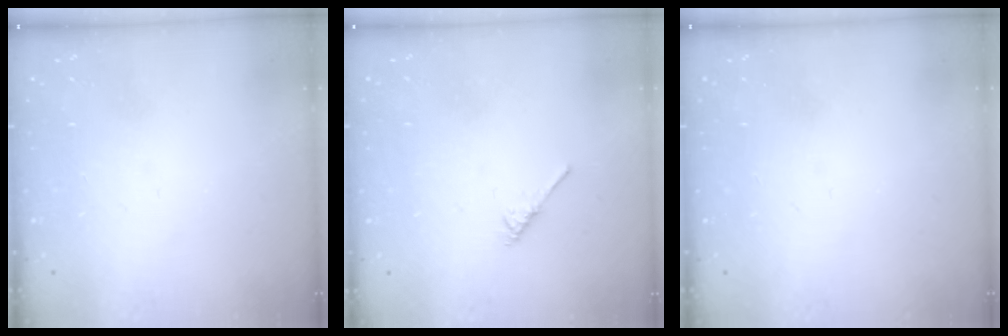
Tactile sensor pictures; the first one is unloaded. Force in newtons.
{"total": 2.1, "press": 2.1, "slide": 0.4}
{"total": 0.0}